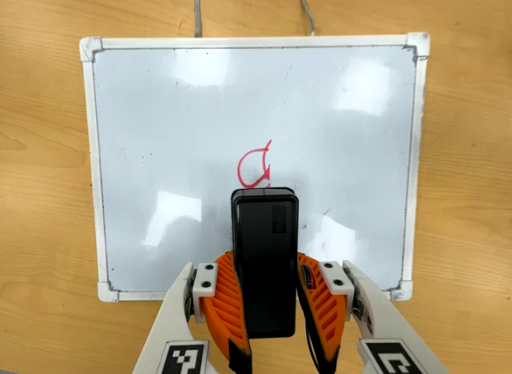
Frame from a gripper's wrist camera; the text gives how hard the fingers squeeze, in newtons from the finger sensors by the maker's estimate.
{"total": 8.2, "left": 7.3, "right": 9.2}